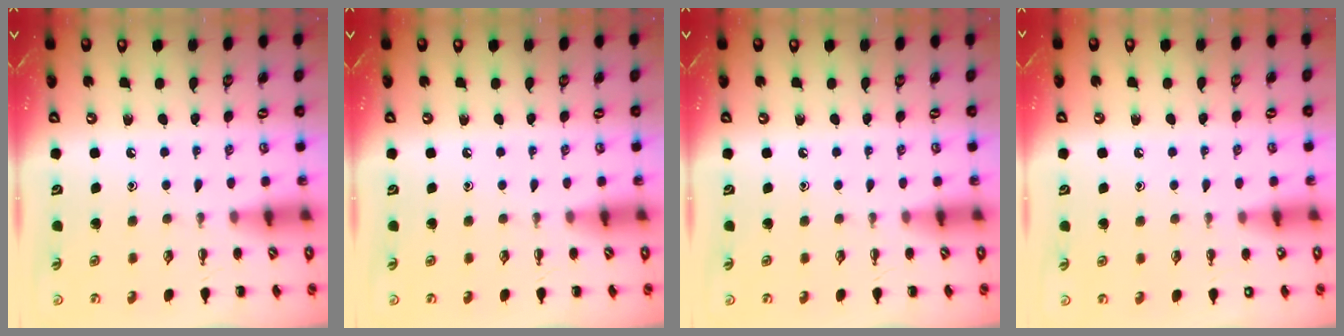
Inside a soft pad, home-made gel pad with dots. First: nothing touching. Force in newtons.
{"total": 0.0}
{"total": 0.0}
{"total": 1.4, "press": 1.4, "slide": 0.1}